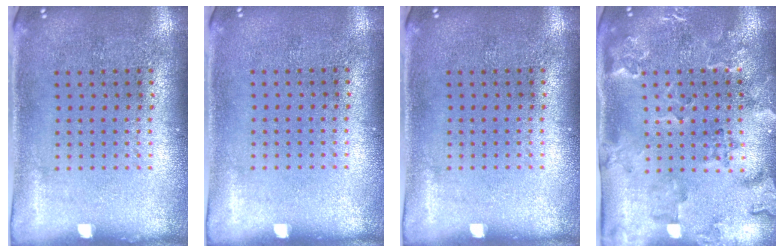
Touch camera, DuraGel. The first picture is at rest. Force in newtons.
{"total": 0.0}
{"total": 0.0}
{"total": 2.4, "press": 2.2, "slide": 0.8}